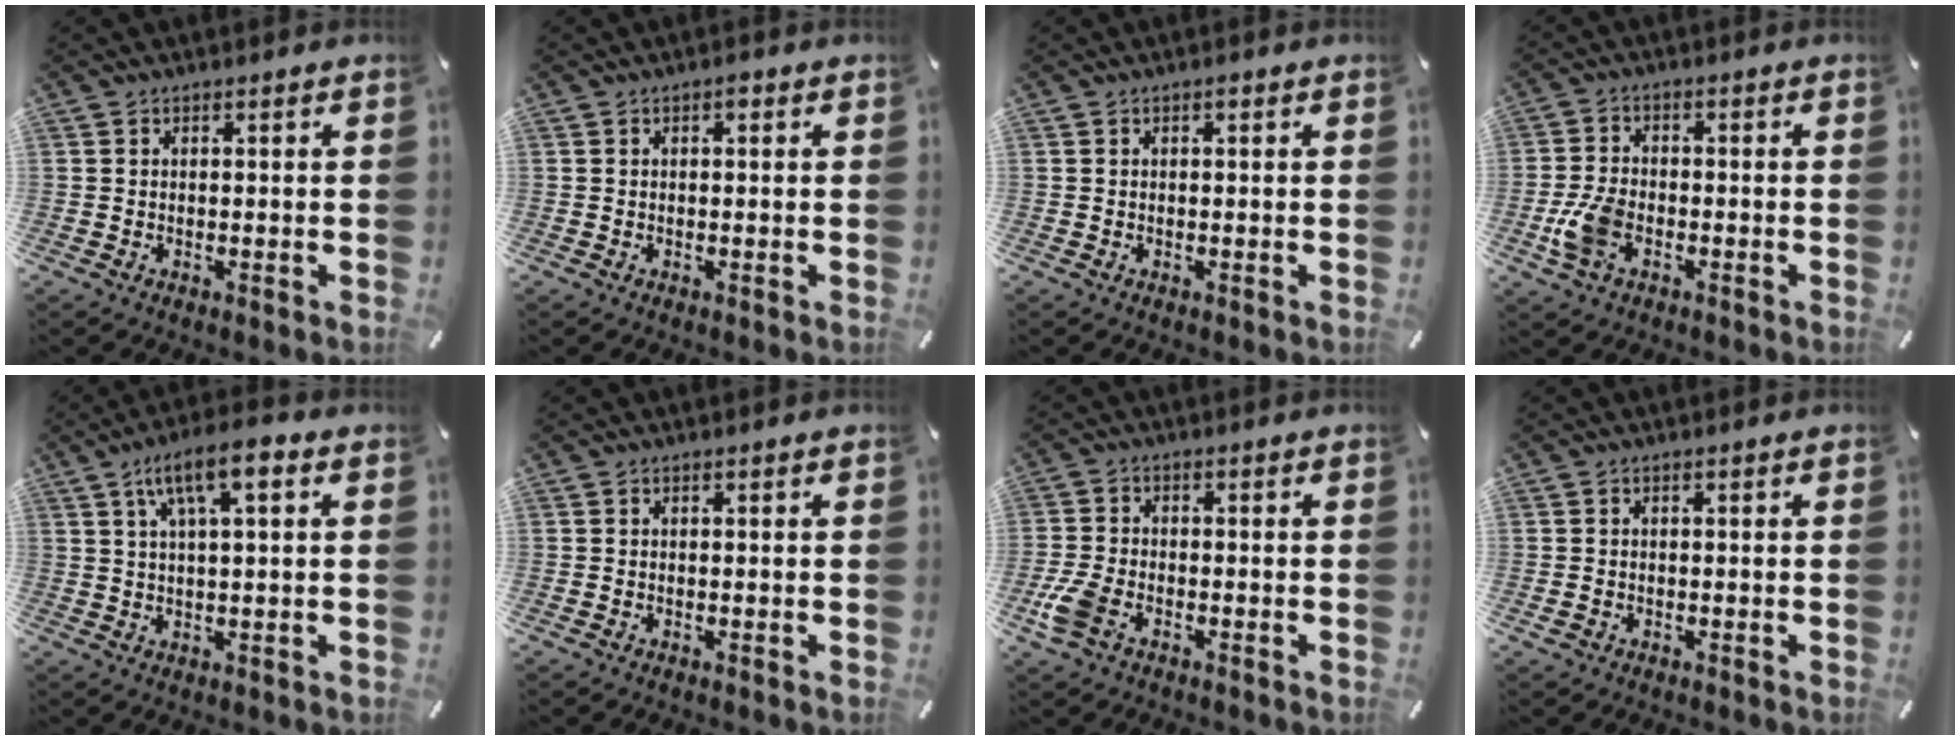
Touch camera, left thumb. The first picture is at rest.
{"total": 1.1, "force": [0.2, 0.6, 0.9], "torque": [-0.019, 0.006, 0.002]}
{"total": 0.6, "force": [0.1, 0.2, 0.5], "torque": [-0.010, 0.003, 0.001]}
{"total": 7.2, "force": [-2.5, 4.6, 5.0], "torque": [-0.110, 0.009, -0.046]}
{"total": 9.0, "force": [3.6, 2.8, 7.8], "torque": [-0.143, 0.005, 0.063]}
{"total": 0.0}
{"total": 6.0, "force": [-3.0, 3.2, 4.1], "torque": [-0.109, 0.000, -0.062]}
{"total": 1.0, "force": [-0.3, 0.9, 0.4], "torque": [-0.007, 0.004, -0.008]}